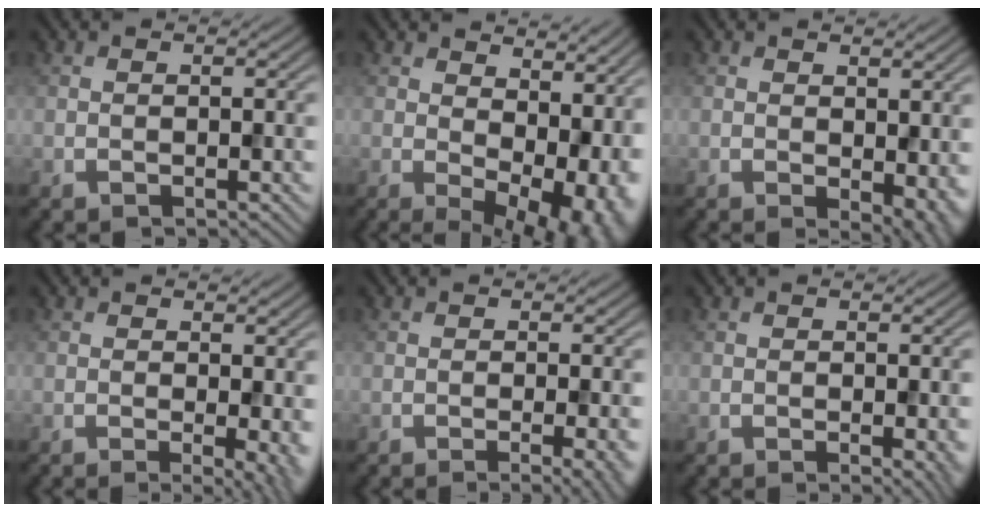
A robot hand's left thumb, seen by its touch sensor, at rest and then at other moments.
{"total": 13.7, "force": [1.8, 8.4, 10.7], "torque": [-0.120, -0.026, 0.078]}
{"total": 4.2, "force": [-0.4, 2.3, 3.5], "torque": [-0.044, -0.014, 0.002]}
{"total": 4.1, "force": [-0.4, 1.0, 4.0], "torque": [-0.054, -0.008, -0.007]}
{"total": 3.8, "force": [-1.1, 0.8, 3.6], "torque": [-0.046, 0.000, -0.017]}
{"total": 2.0, "force": [-0.3, 0.3, 1.9], "torque": [-0.024, -0.006, -0.005]}